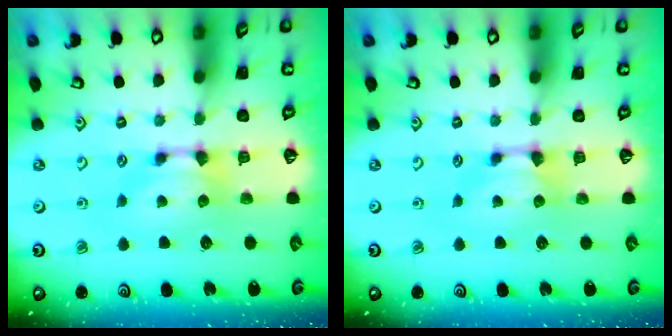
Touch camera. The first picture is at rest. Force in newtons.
{"total": 0.5, "press": 0.2, "slide": 0.5}